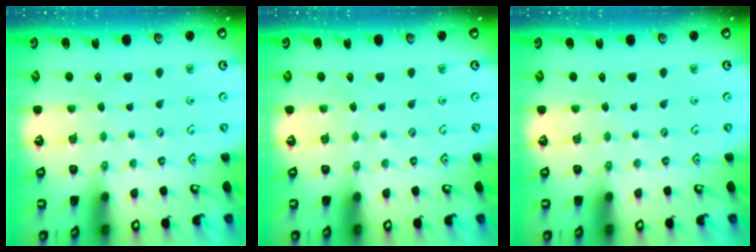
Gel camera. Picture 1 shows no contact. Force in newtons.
{"total": 0.0}
{"total": 0.0}